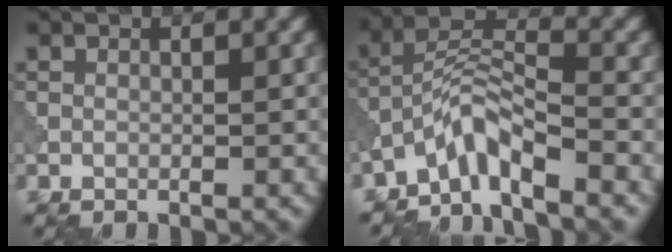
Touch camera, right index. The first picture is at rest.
{"total": 4.5, "force": [-3.6, 0.7, 2.7], "torque": [-0.051, 0.011, -0.081]}